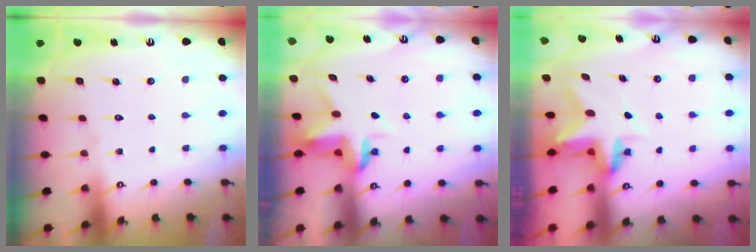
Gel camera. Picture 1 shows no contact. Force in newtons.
{"total": 3.4, "press": 3.4, "slide": 0.5}
{"total": 4.3, "press": 4.3, "slide": 0.1}